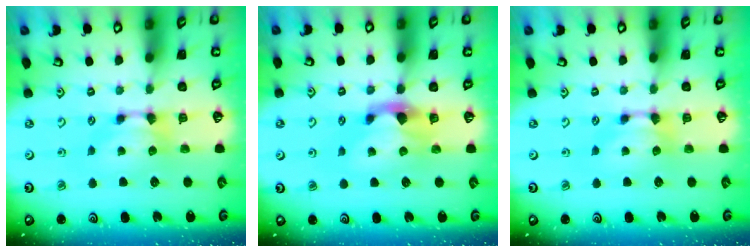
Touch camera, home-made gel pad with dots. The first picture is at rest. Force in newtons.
{"total": 2.3, "press": 1.9, "slide": 1.2}
{"total": 0.0}